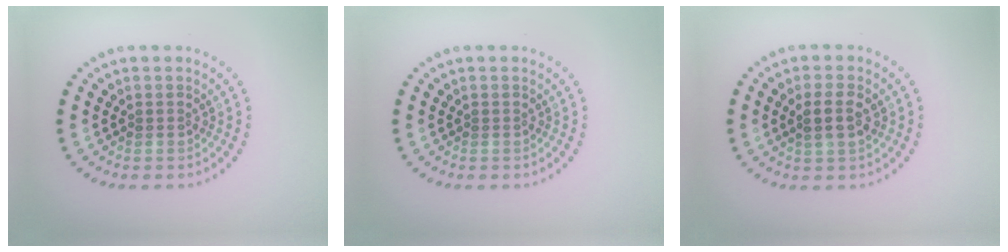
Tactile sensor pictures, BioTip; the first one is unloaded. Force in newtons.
{"total": 0.0}
{"total": 2.5, "press": 2.5, "slide": 0.4}